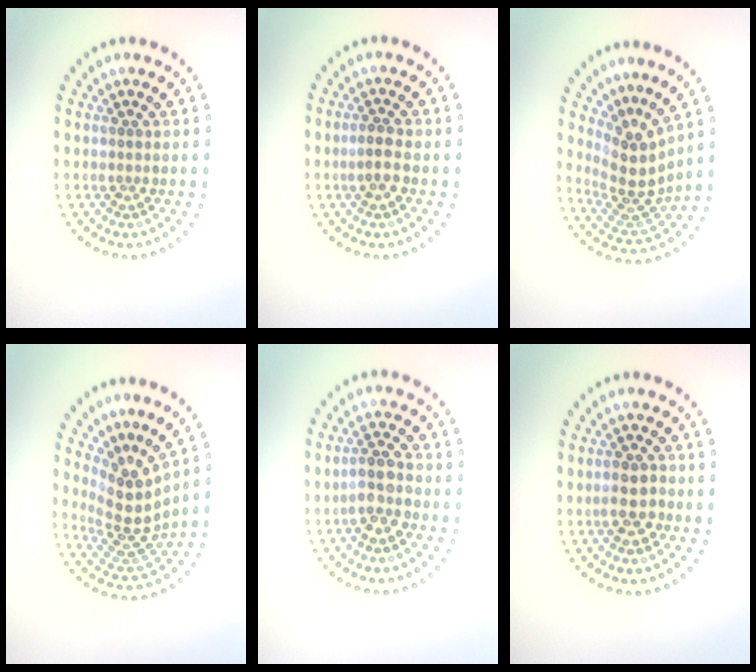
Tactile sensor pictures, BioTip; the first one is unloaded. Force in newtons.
{"total": 1.9, "press": 1.8, "slide": 0.6}
{"total": 4.0, "press": 2.8, "slide": 2.9}
{"total": 4.1, "press": 2.8, "slide": 2.9}
{"total": 2.5, "press": 2.3, "slide": 1.0}
{"total": 2.5, "press": 2.4, "slide": 0.6}